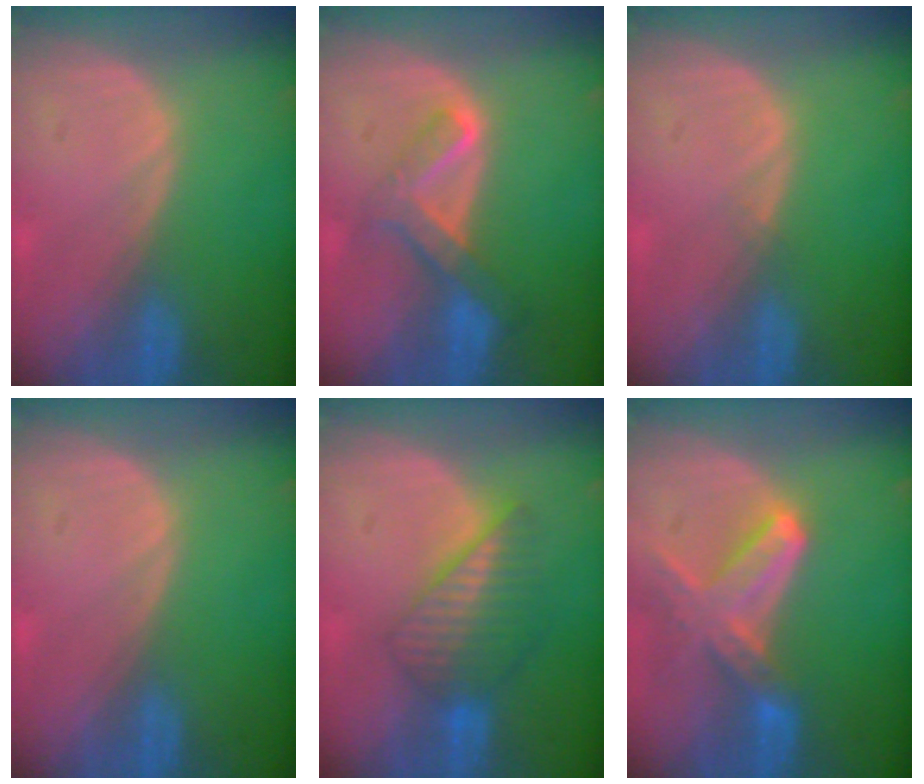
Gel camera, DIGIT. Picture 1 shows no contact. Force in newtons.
{"total": 6.7, "press": 5.6, "slide": 3.6}
{"total": 0.5, "press": 0.5, "slide": 0.1}
{"total": 0.0}
{"total": 6.3, "press": 6.1, "slide": 1.4}
{"total": 7.7, "press": 6.9, "slide": 3.6}